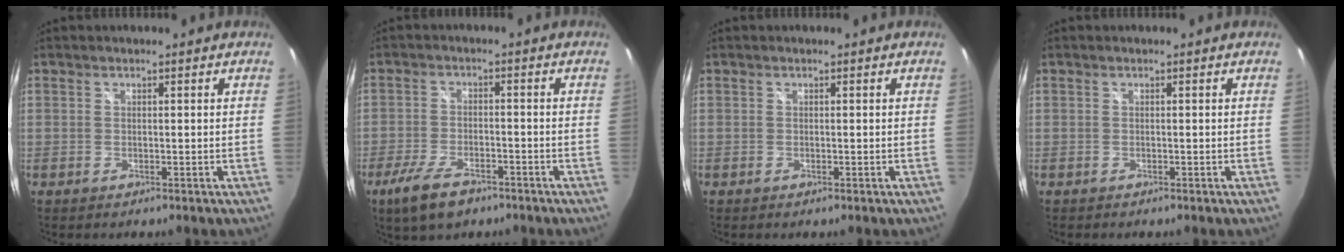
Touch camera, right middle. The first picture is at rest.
{"total": 8.5, "force": [-5.7, 3.5, 5.3], "torque": [-0.134, -0.021, -0.102]}
{"total": 0.0}
{"total": 0.0}